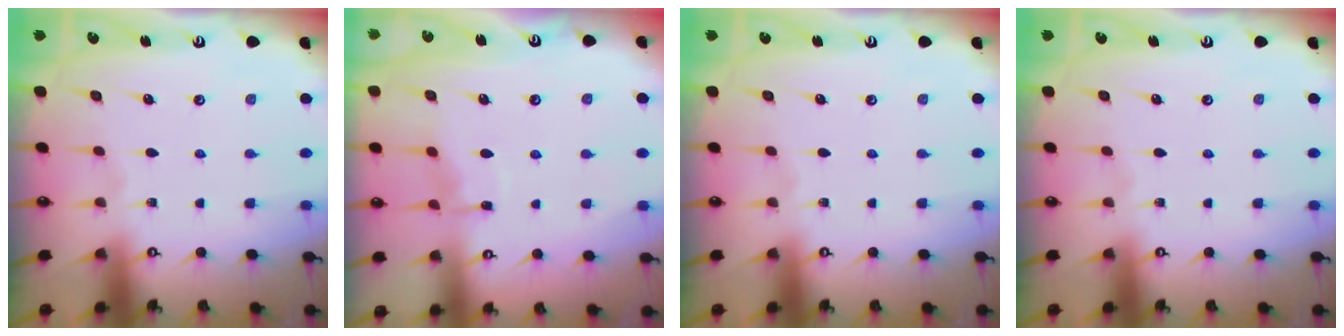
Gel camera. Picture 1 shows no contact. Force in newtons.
{"total": 6.1, "press": 6.1, "slide": 0.5}
{"total": 0.0}
{"total": 0.0}